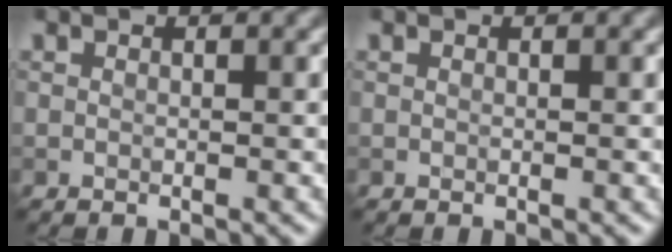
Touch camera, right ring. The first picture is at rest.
{"total": 0.0}